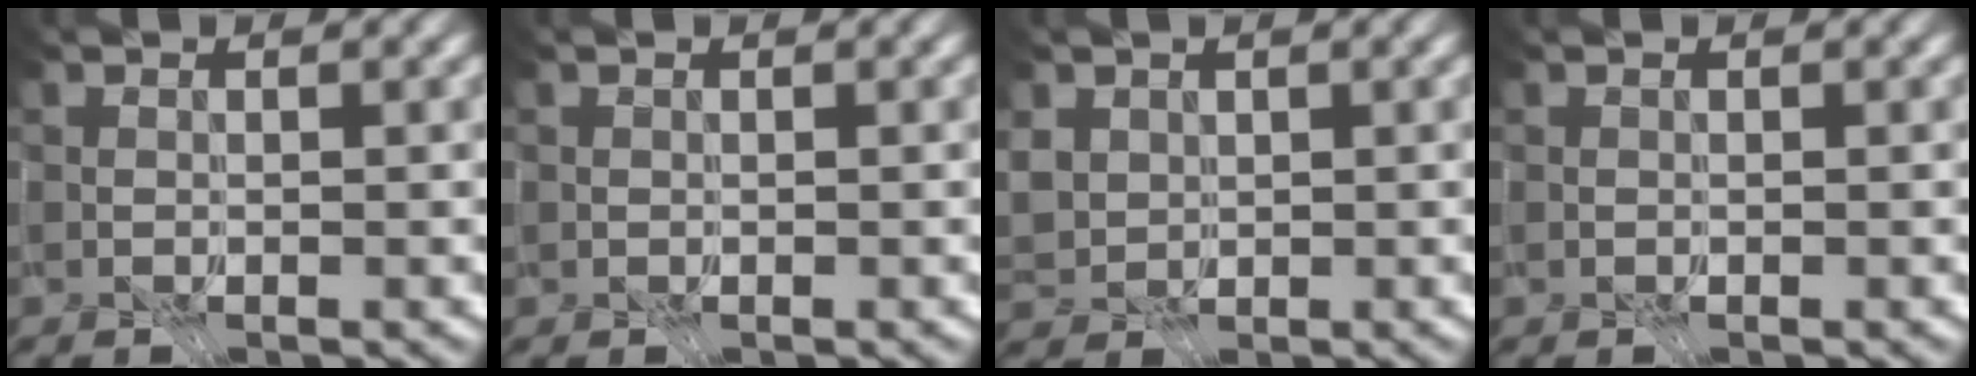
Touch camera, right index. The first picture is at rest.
{"total": 0.8, "force": [0.3, 0.7, 0.3], "torque": [-0.008, 0.002, 0.001]}
{"total": 1.8, "force": [0.2, 1.4, 1.0], "torque": [-0.034, 0.006, 0.004]}
{"total": 0.0}